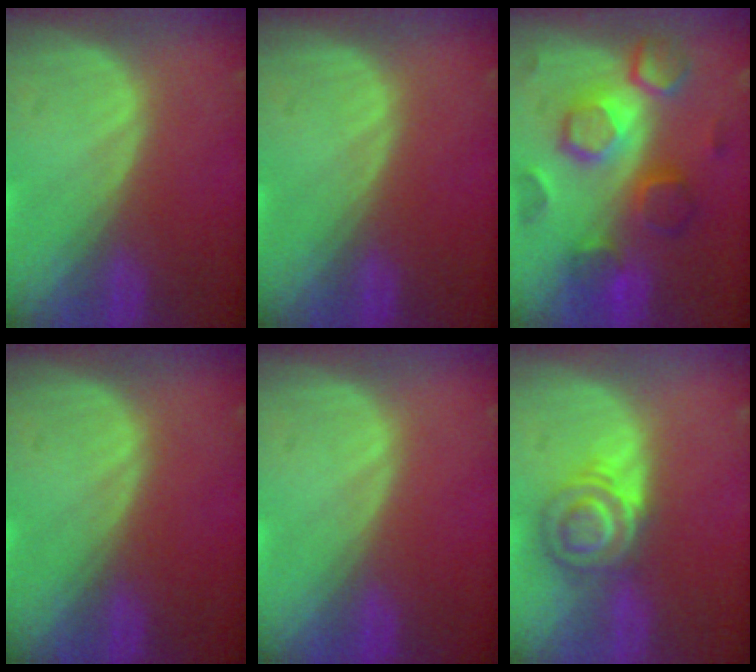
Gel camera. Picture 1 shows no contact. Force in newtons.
{"total": 0.0}
{"total": 9.5, "press": 9.5, "slide": 0.4}
{"total": 0.0}
{"total": 0.0}
{"total": 5.7, "press": 5.6, "slide": 0.9}